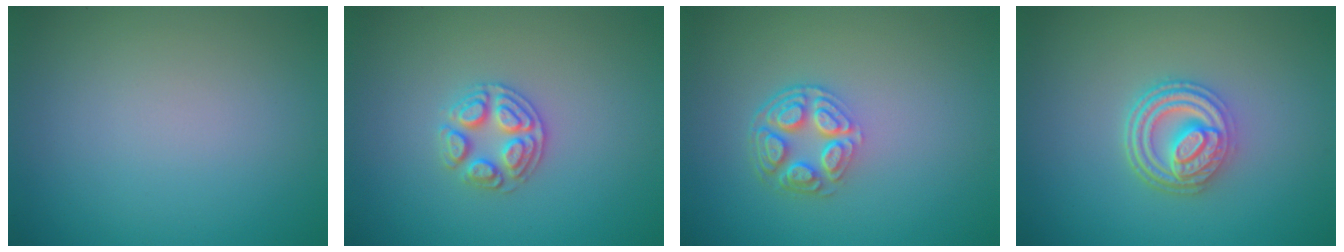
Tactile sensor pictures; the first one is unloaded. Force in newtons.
{"total": 2.7, "press": 2.6, "slide": 0.7}
{"total": 4.2, "press": 3.1, "slide": 2.8}
{"total": 4.6, "press": 3.6, "slide": 3.0}